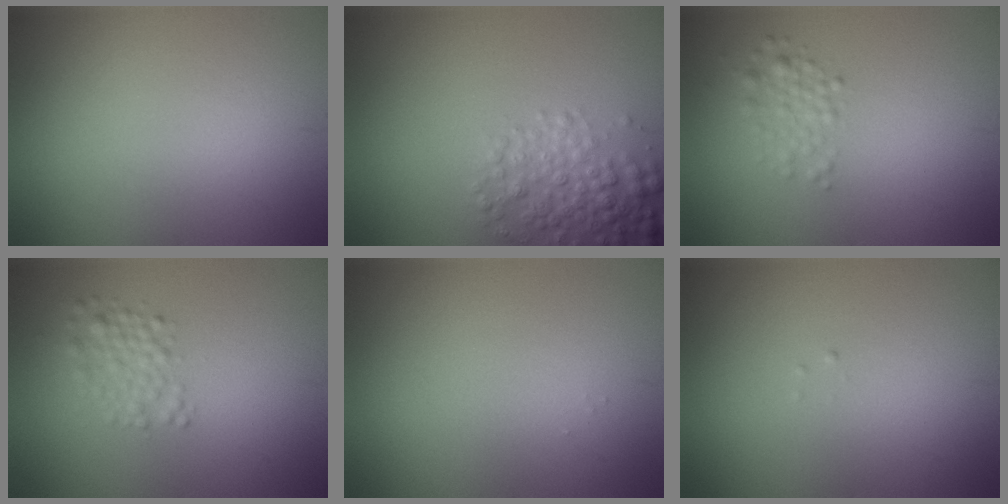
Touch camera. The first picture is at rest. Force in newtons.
{"total": 3.3, "press": 3.3, "slide": 0.1}
{"total": 1.7, "press": 1.7, "slide": 0.1}
{"total": 2.2, "press": 2.2, "slide": 0.1}
{"total": 0.0}
{"total": 0.0}